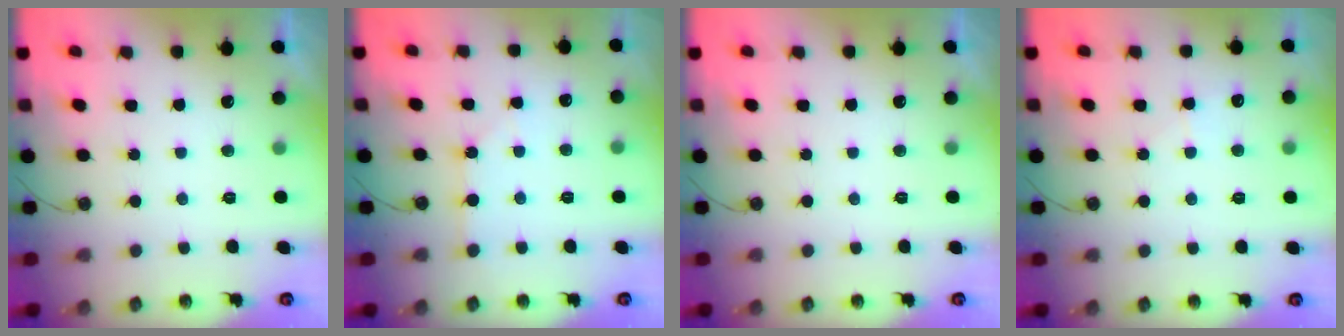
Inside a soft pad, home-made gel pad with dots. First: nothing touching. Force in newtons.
{"total": 1.5, "press": 1.5, "slide": 0.3}
{"total": 0.0}
{"total": 4.6, "press": 4.5, "slide": 0.9}